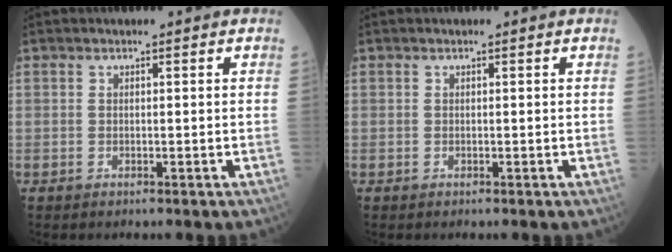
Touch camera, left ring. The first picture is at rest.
{"total": 0.0}